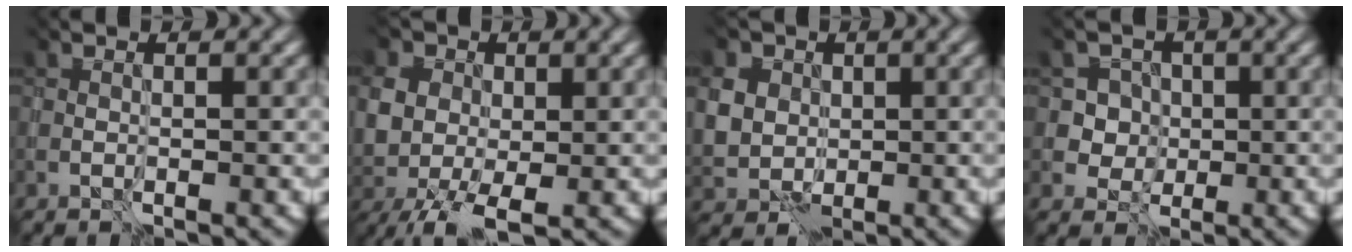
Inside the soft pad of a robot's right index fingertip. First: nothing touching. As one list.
[{"total": 6.8, "force": [-0.8, 4.9, 4.6], "torque": [-0.121, -0.001, -0.020]}, {"total": 5.4, "force": [1.9, 4.7, 1.9], "torque": [-0.054, 0.023, 0.025]}, {"total": 3.5, "force": [1.3, 3.2, 0.2], "torque": [0.016, 0.016, 0.010]}]